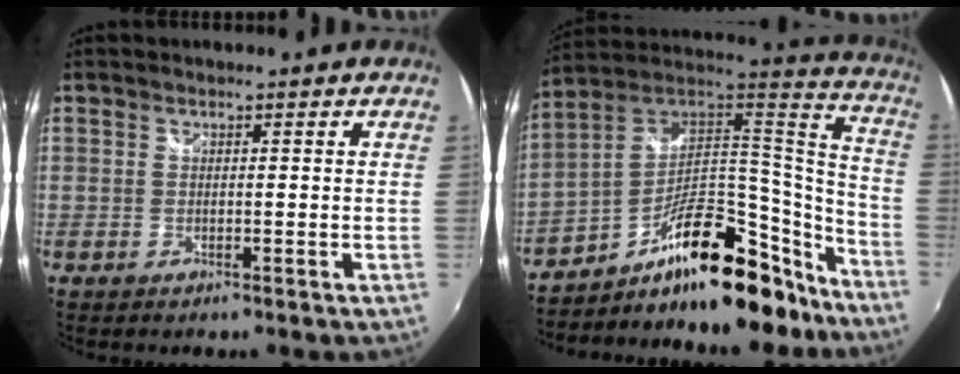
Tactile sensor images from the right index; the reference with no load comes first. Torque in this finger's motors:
{"motor_torque": [1.06, -1.08, 0.40, 0.08]}